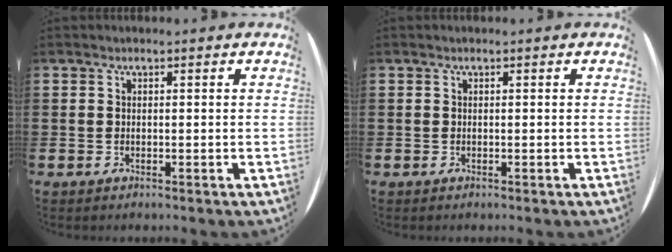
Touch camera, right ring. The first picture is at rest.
{"total": 0.0}